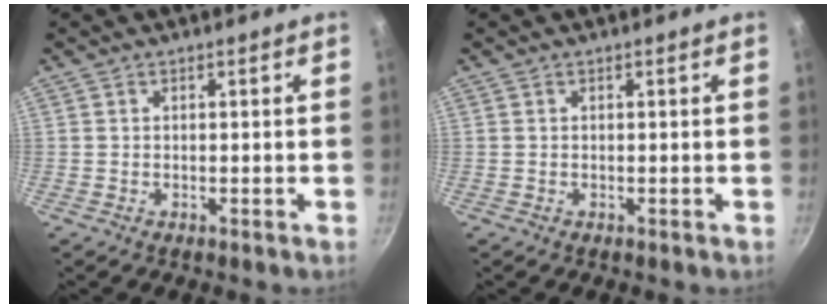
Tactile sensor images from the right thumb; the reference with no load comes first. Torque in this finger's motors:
{"motor_torque": [0.00, 0.01, 0.09, -0.09, 0.00]}